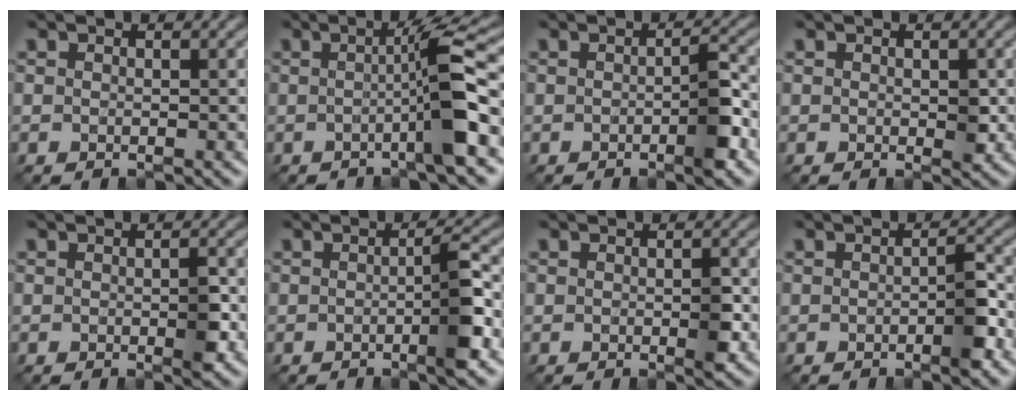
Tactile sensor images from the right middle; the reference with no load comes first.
{"total": 6.1, "force": [-0.8, 0.6, 6.0], "torque": [-0.087, 0.008, -0.024]}
{"total": 2.8, "force": [-0.9, 0.5, 2.6], "torque": [-0.039, 0.002, -0.016]}
{"total": 1.3, "force": [0.0, 0.7, 1.1], "torque": [-0.011, -0.003, 0.002]}
{"total": 1.9, "force": [-0.4, 0.5, 1.8], "torque": [-0.026, -0.002, -0.007]}
{"total": 3.4, "force": [-0.7, 0.4, 3.3], "torque": [-0.050, 0.003, -0.017]}
{"total": 1.7, "force": [-0.4, 0.6, 1.6], "torque": [-0.023, -0.001, -0.005]}
{"total": 2.3, "force": [-0.9, 0.5, 2.1], "torque": [-0.031, 0.002, -0.014]}